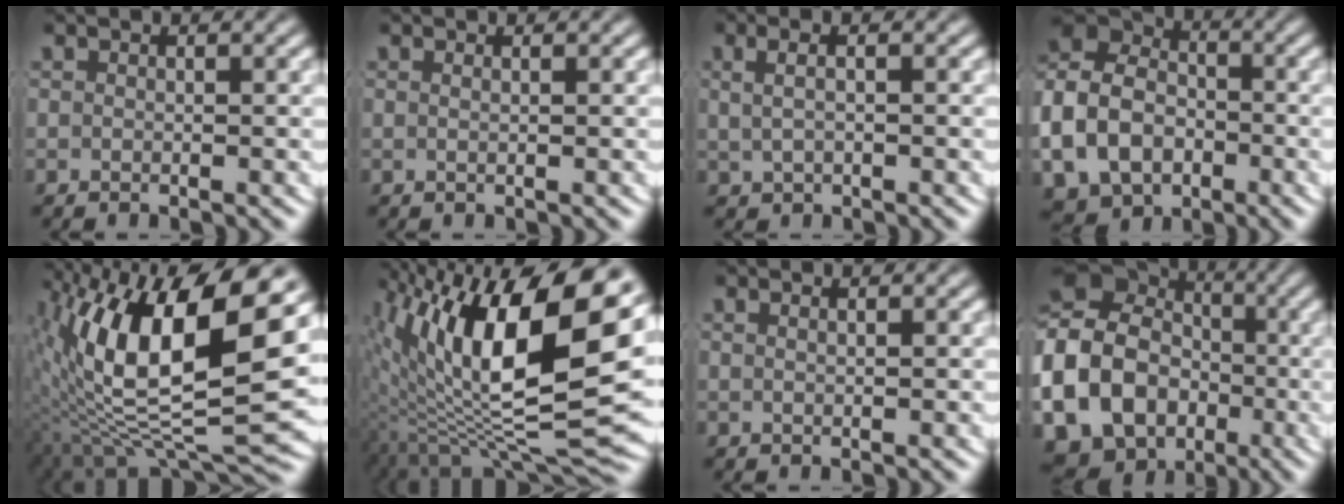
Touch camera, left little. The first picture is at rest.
{"total": 0.5, "force": [0.1, -0.4, 0.3], "torque": [-0.006, -0.006, 0.005]}
{"total": 1.7, "force": [0.2, 0.8, 1.5], "torque": [-0.030, -0.002, 0.013]}
{"total": 12.6, "force": [-1.0, 10.9, 6.3], "torque": [-0.138, -0.032, -0.022]}
{"total": 19.2, "force": [-0.3, 9.3, 16.9], "torque": [-0.275, -0.035, 0.027]}
{"total": 17.7, "force": [0.1, 7.5, 16.0], "torque": [-0.241, -0.020, 0.028]}
{"total": 0.6, "force": [0.2, -0.4, 0.5], "torque": [-0.006, -0.003, 0.008]}
{"total": 17.4, "force": [-3.0, 15.3, 7.8], "torque": [-0.202, -0.055, -0.045]}